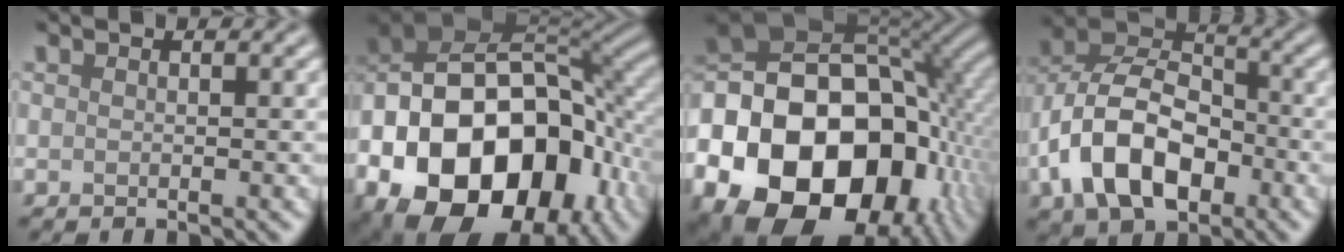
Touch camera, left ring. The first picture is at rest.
{"total": 19.8, "force": [-7.2, 13.1, 13.0], "torque": [-0.240, 0.008, -0.120]}
{"total": 22.1, "force": [-6.7, 15.5, 14.4], "torque": [-0.281, -0.008, -0.106]}
{"total": 10.5, "force": [-3.8, 6.5, 7.3], "torque": [-0.144, 0.008, -0.081]}